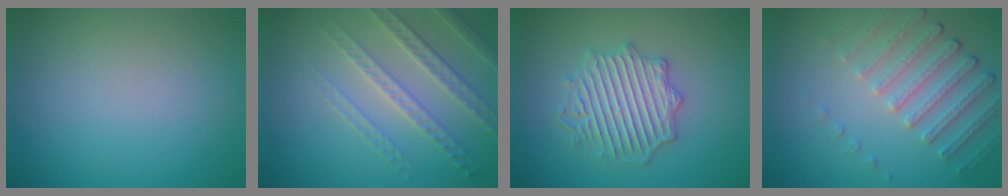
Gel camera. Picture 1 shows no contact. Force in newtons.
{"total": 4.5, "press": 3.6, "slide": 2.7}
{"total": 4.1, "press": 4.1, "slide": 0.6}
{"total": 4.5, "press": 3.4, "slide": 3.0}